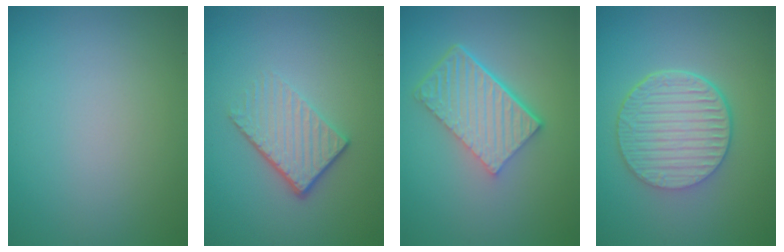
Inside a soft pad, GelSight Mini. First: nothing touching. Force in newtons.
{"total": 4.1, "press": 2.8, "slide": 3.0}
{"total": 6.0, "press": 4.1, "slide": 4.4}
{"total": 6.3, "press": 4.6, "slide": 4.3}